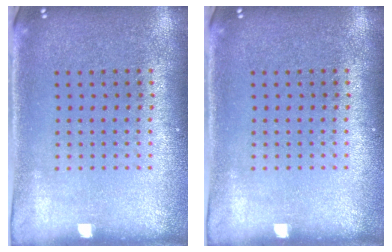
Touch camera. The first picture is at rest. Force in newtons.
{"total": 0.0}